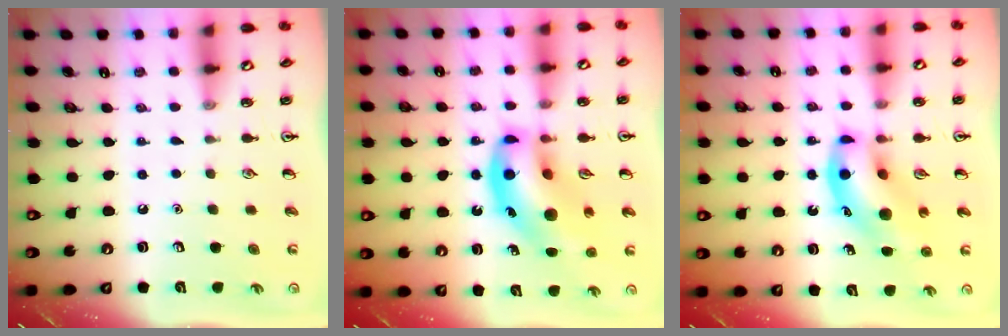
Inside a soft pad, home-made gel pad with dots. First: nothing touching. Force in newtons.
{"total": 17.9, "press": 17.4, "slide": 4.3}
{"total": 11.5, "press": 11.1, "slide": 3.1}